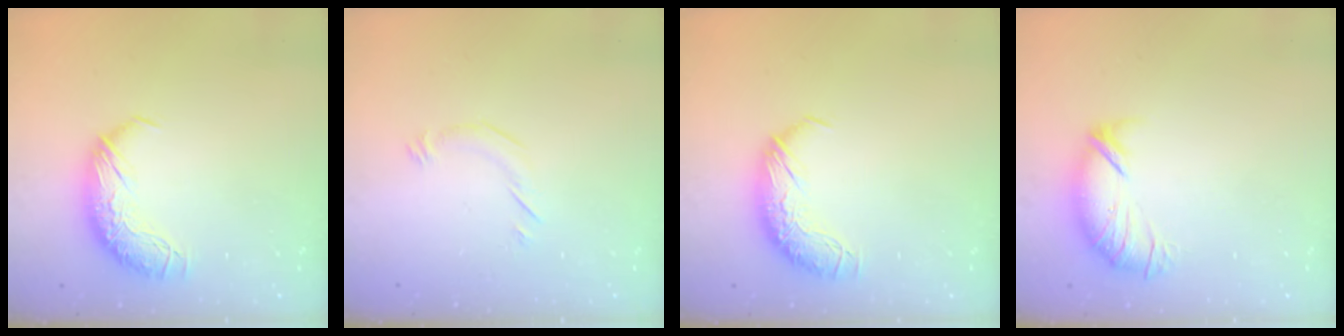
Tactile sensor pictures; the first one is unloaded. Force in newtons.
{"total": 6.2, "press": 6.1, "slide": 1.2}
{"total": 0.0}
{"total": 3.6, "press": 3.1, "slide": 1.8}